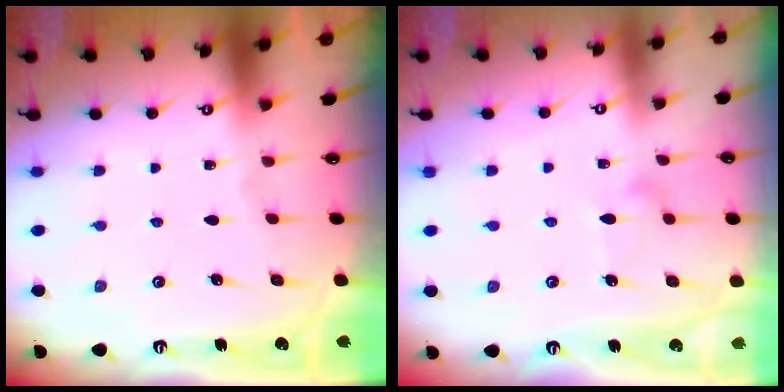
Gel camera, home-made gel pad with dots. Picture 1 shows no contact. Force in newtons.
{"total": 7.8, "press": 7.8, "slide": 0.3}